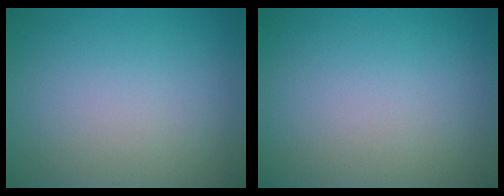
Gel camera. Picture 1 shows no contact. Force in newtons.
{"total": 0.0}